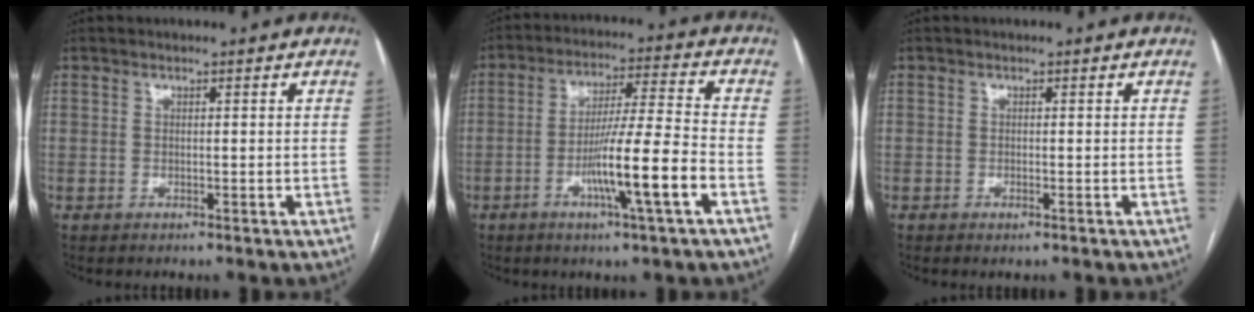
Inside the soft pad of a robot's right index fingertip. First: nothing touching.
{"total": 11.8, "force": [-4.3, -0.7, 11.0], "torque": [-0.195, -0.004, -0.076]}
{"total": 0.6, "force": [-0.4, 0.1, 0.5], "torque": [-0.007, -0.001, -0.004]}